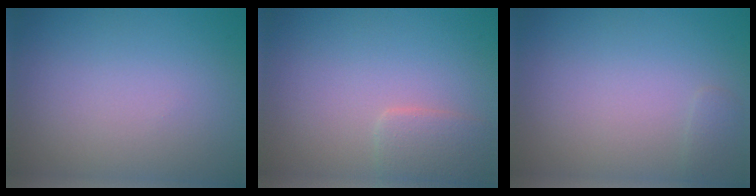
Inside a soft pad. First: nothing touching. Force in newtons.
{"total": 2.1, "press": 2.1, "slide": 0.1}
{"total": 0.7, "press": 0.7, "slide": 0.0}